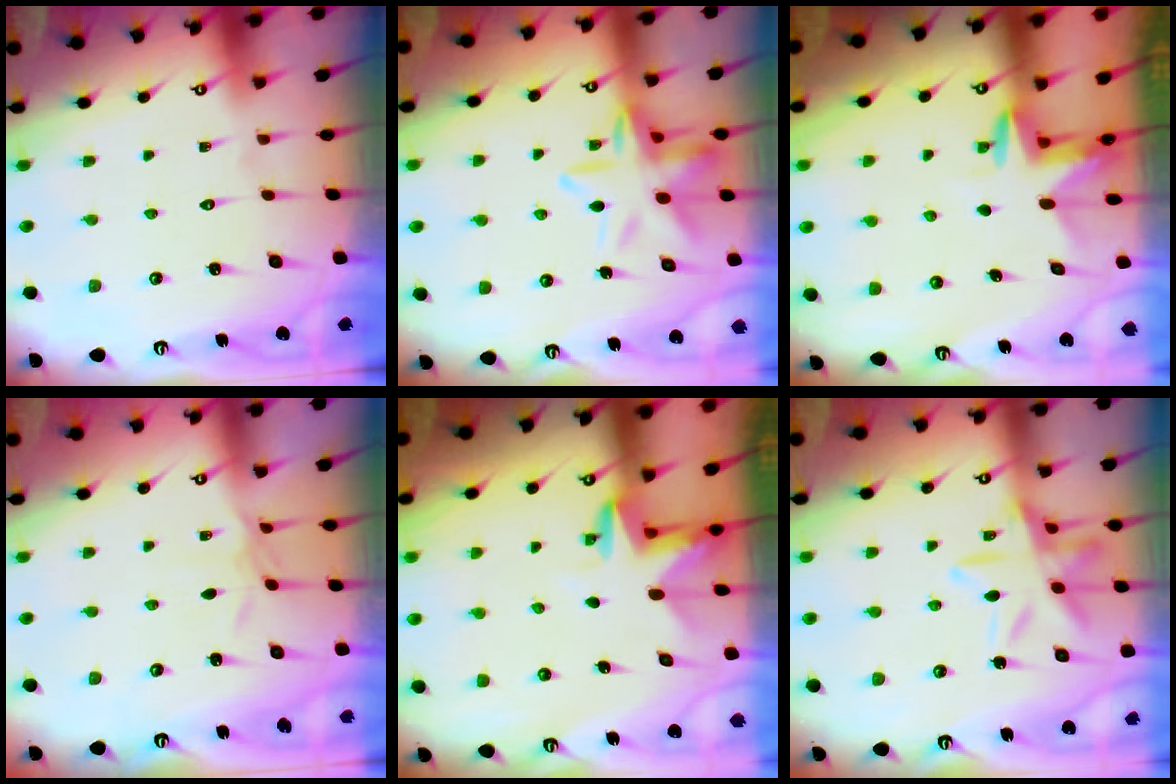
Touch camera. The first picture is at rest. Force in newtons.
{"total": 13.4, "press": 13.4, "slide": 1.0}
{"total": 3.2, "press": 3.2, "slide": 0.3}
{"total": 3.3, "press": 3.3, "slide": 0.5}
{"total": 3.2, "press": 3.2, "slide": 0.1}
{"total": 14.4, "press": 14.3, "slide": 1.0}